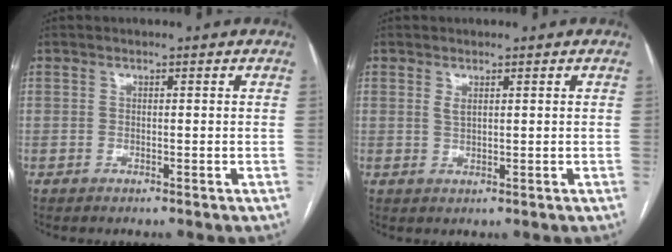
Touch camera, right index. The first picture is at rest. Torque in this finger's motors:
{"motor_torque": [-0.02, 0.02, 0.00, 0.03]}